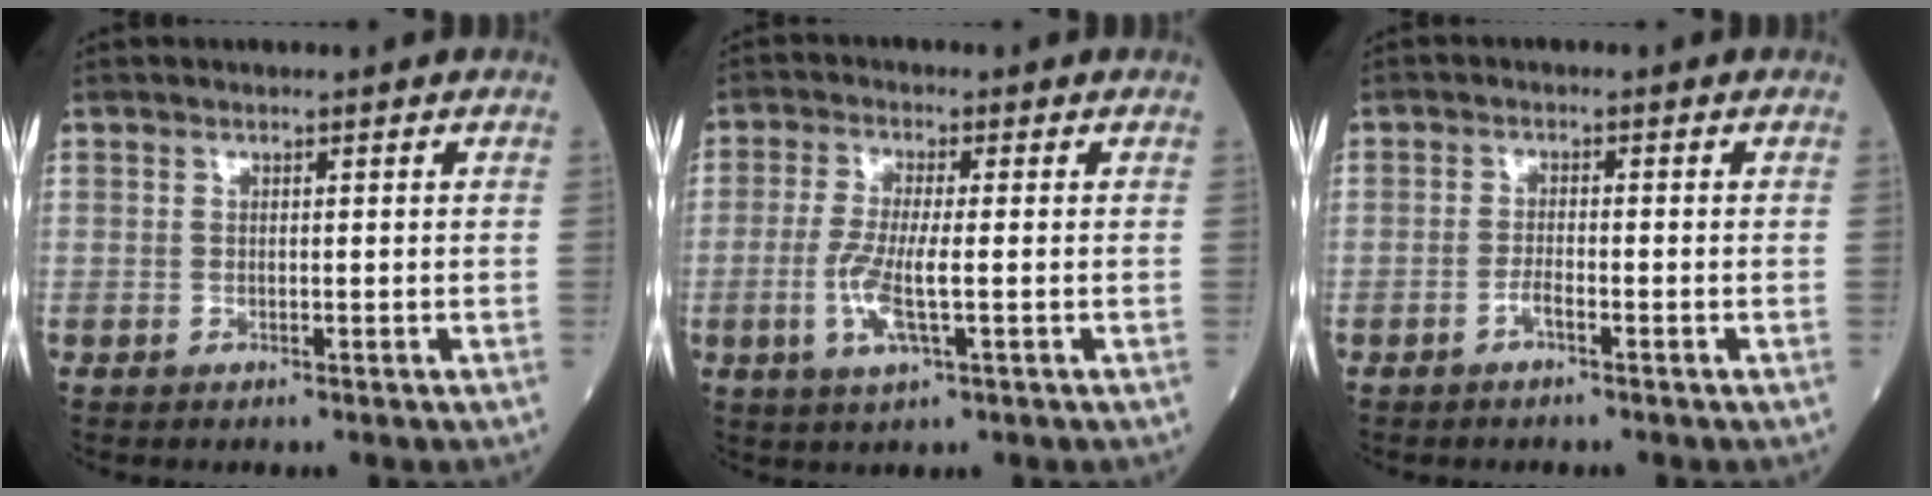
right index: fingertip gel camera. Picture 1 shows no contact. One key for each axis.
{"total": 6.3, "fx": -1.4, "fy": 0.8, "fz": 6.1, "tx": -0.135, "ty": -0.013, "tz": -0.030}
{"total": 1.6, "fx": -1.0, "fy": 0.1, "fz": 1.2, "tx": -0.024, "ty": 0.001, "tz": -0.021}